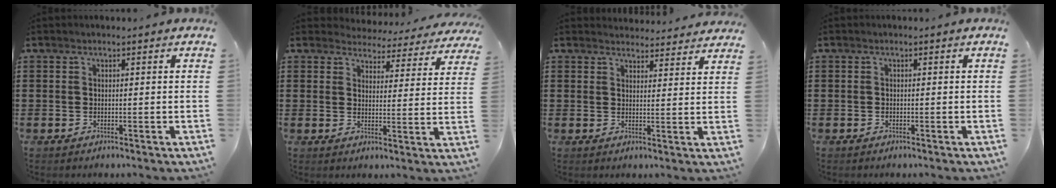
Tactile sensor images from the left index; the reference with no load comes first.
{"total": 3.9, "force": [3.9, 0.5, 0.1], "torque": [-0.018, -0.033, 0.064]}
{"total": 3.5, "force": [3.5, 0.5, 0.1], "torque": [-0.005, -0.017, 0.063]}
{"total": 0.0}